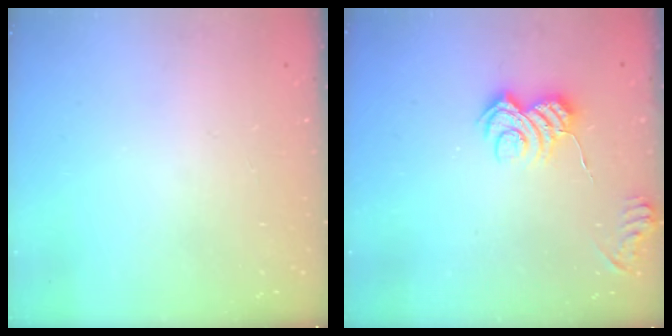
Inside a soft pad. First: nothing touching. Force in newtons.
{"total": 7.2, "press": 7.2, "slide": 0.6}